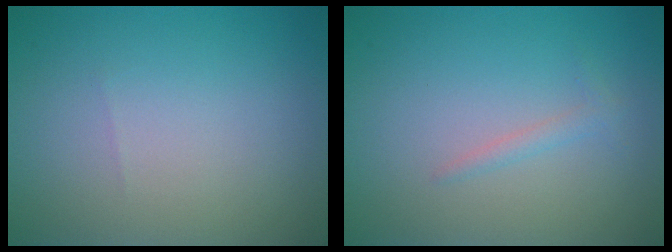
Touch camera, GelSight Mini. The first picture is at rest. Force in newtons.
{"total": 1.0, "press": 1.0, "slide": 0.1}